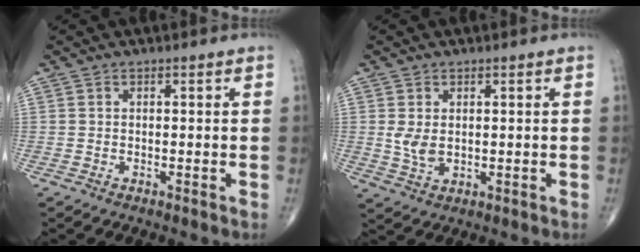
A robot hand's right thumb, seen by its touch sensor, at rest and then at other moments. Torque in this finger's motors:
{"motor_torque": [2.03, 1.83, 0.02, -0.21, 0.02]}